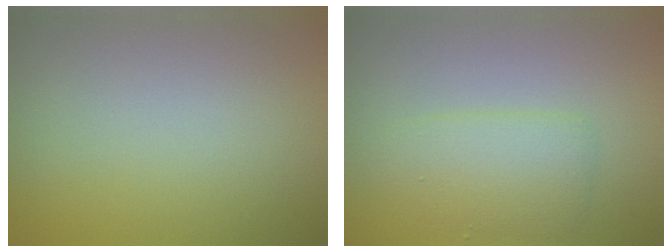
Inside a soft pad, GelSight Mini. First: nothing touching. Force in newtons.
{"total": 2.9, "press": 2.9, "slide": 0.2}